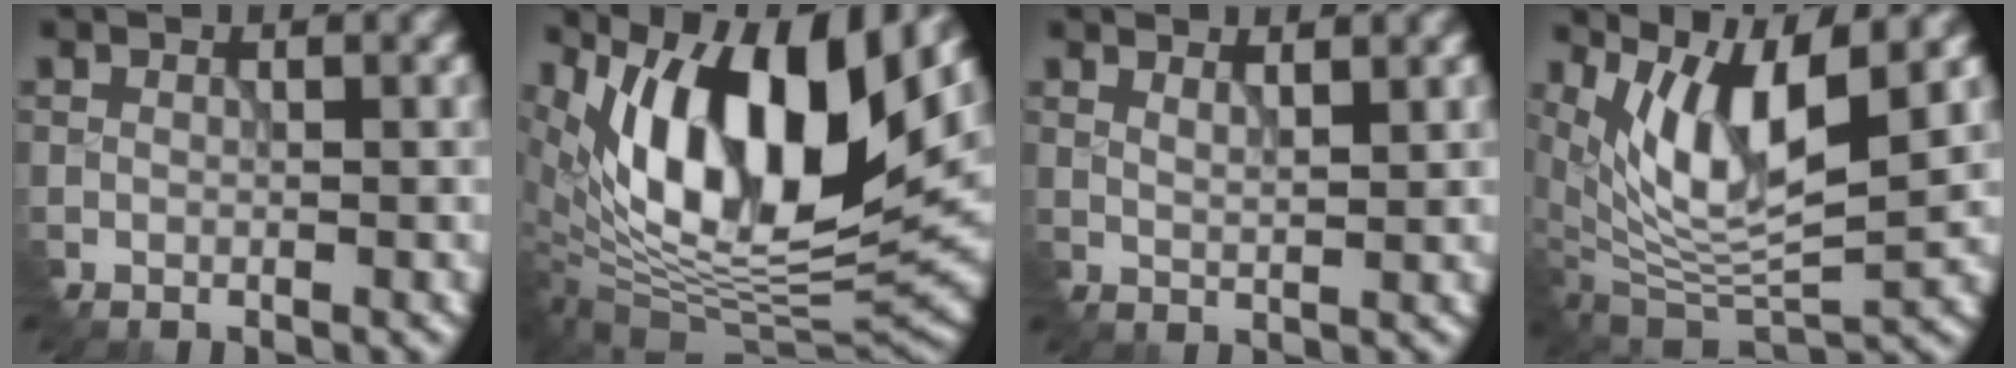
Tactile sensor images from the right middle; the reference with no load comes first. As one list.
[{"total": 14.7, "force": [5.6, 5.8, 12.3], "torque": [-0.212, 0.007, 0.089]}, {"total": 1.6, "force": [1.4, 0.2, 0.9], "torque": [-0.016, -0.001, 0.022]}, {"total": 8.6, "force": [3.5, 2.5, 7.5], "torque": [-0.146, -0.008, 0.071]}]